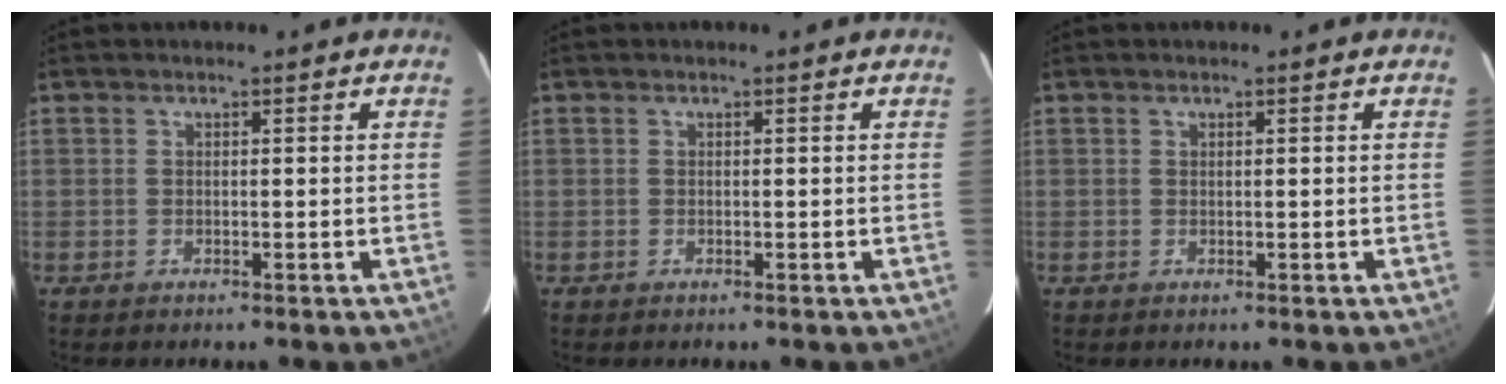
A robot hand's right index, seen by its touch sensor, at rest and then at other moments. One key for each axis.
{"total": 0.0}
{"total": 0.0}